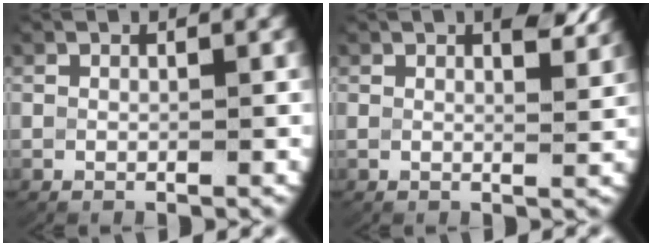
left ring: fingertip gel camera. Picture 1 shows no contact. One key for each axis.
{"total": 2.7, "fx": 1.8, "fy": 0.4, "fz": 2.0, "tx": -0.029, "ty": -0.009, "tz": 0.028}